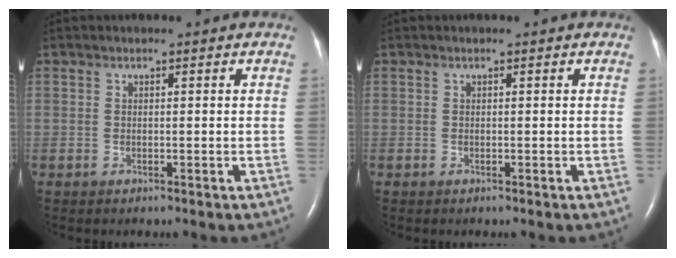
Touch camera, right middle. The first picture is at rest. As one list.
[{"total": 0.0}]